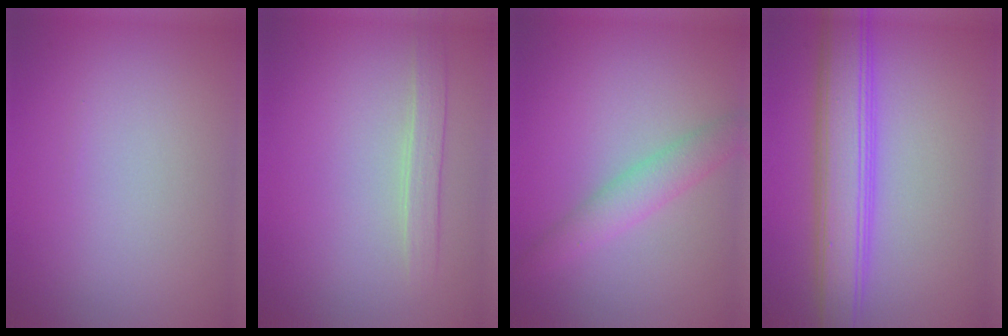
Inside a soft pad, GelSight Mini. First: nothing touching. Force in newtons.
{"total": 1.8, "press": 1.8, "slide": 0.1}
{"total": 2.9, "press": 2.9, "slide": 0.1}
{"total": 7.5, "press": 7.5, "slide": 0.1}